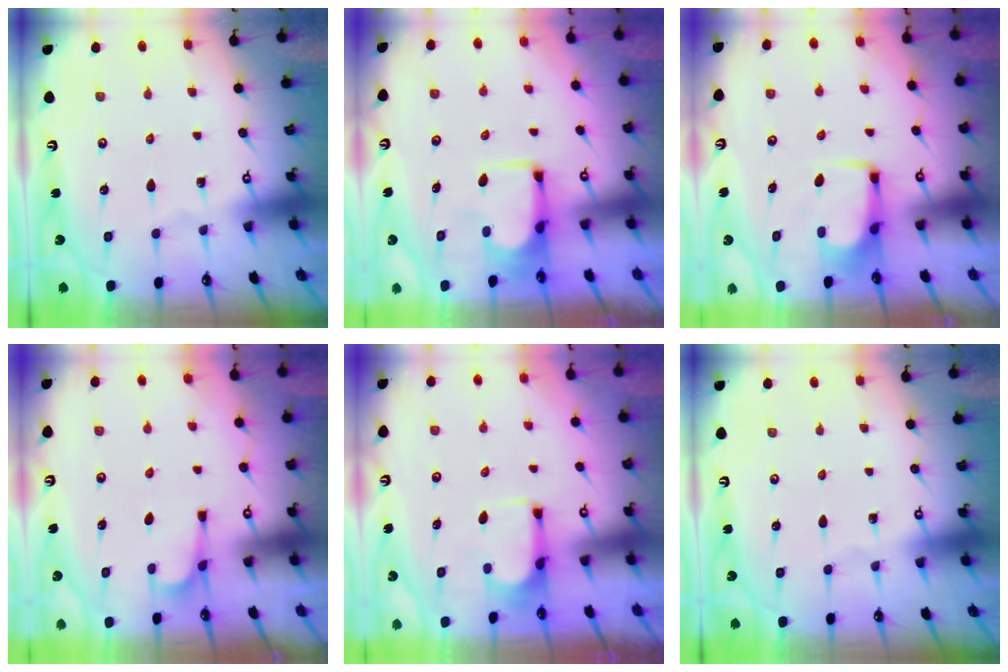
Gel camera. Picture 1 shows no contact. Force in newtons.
{"total": 1.5, "press": 1.5, "slide": 0.1}
{"total": 1.7, "press": 1.6, "slide": 0.6}
{"total": 2.8, "press": 2.7, "slide": 0.9}
{"total": 5.1, "press": 5.0, "slide": 0.6}
{"total": 0.0}